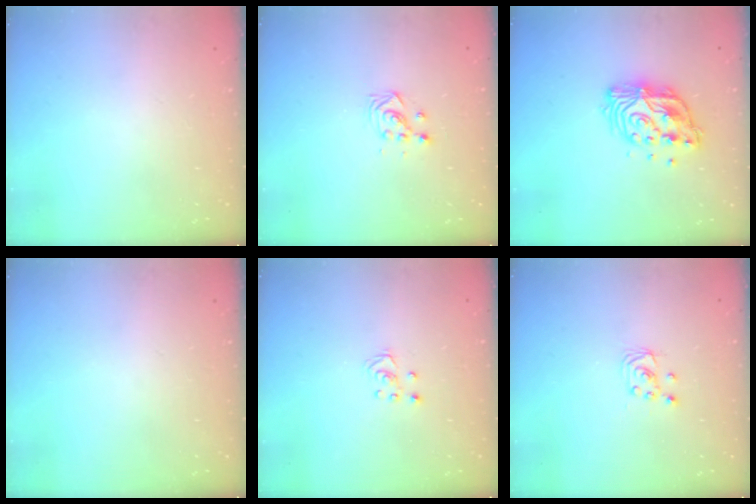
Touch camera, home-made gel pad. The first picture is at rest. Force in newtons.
{"total": 2.9, "press": 2.9, "slide": 0.3}
{"total": 12.7, "press": 12.6, "slide": 1.0}
{"total": 0.0}
{"total": 2.5, "press": 2.5, "slide": 0.2}
{"total": 2.4, "press": 2.4, "slide": 0.2}